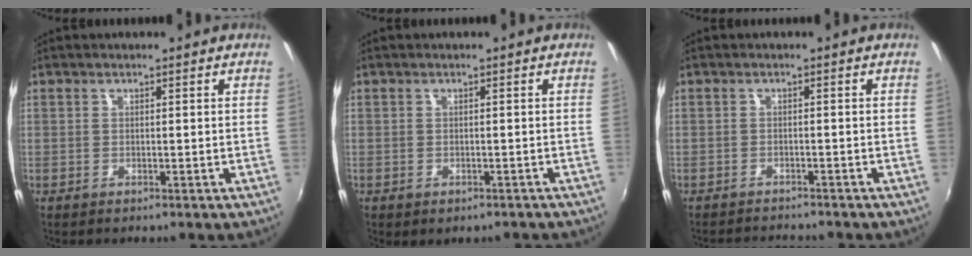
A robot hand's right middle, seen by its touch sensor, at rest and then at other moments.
{"total": 2.0, "force": [-1.3, 1.1, 1.0], "torque": [-0.018, -0.008, -0.014]}
{"total": 4.6, "force": [-4.5, 0.7, 1.0], "torque": [-0.032, -0.010, -0.070]}